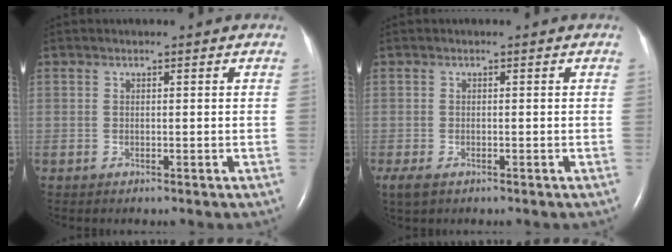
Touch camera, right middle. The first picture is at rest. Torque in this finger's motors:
{"motor_torque": [0.26, -0.19, 0.00, 0.01]}